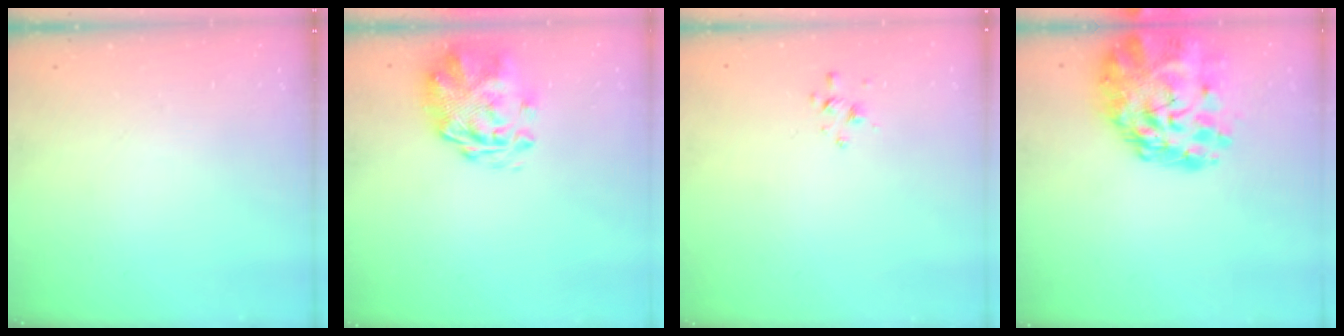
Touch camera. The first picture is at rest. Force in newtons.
{"total": 3.3, "press": 2.9, "slide": 1.6}
{"total": 1.7, "press": 1.7, "slide": 0.3}
{"total": 17.4, "press": 16.5, "slide": 5.3}